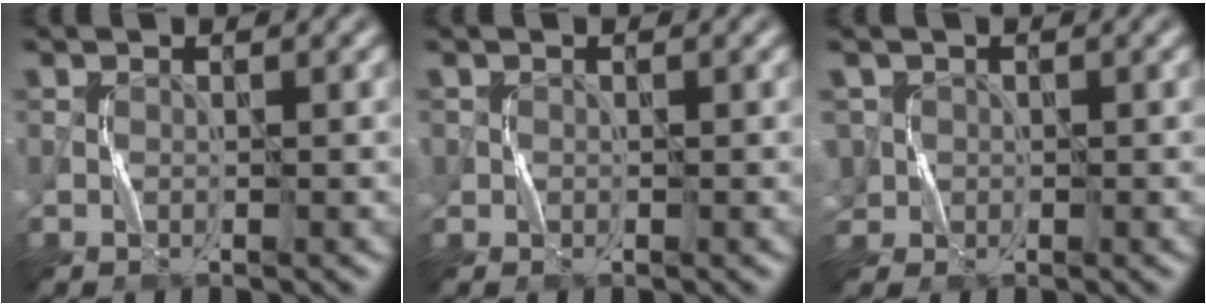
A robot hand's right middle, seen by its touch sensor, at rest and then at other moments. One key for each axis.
{"total": 0.7, "fx": 0.0, "fy": 0.7, "fz": -0.1, "tx": 0.009, "ty": -0.001, "tz": -0.003}
{"total": 2.5, "fx": -0.1, "fy": 2.4, "fz": 0.5, "tx": -0.017, "ty": 0.009, "tz": 0.001}